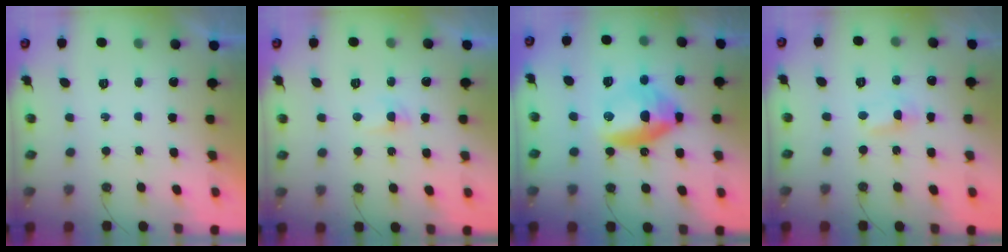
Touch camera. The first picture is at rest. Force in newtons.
{"total": 2.2, "press": 2.2, "slide": 0.4}
{"total": 11.2, "press": 11.0, "slide": 1.7}
{"total": 2.0, "press": 1.9, "slide": 0.7}